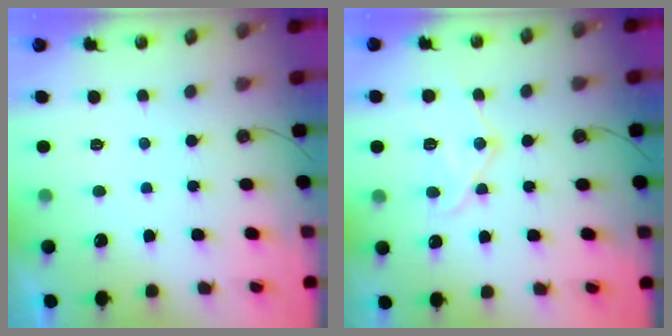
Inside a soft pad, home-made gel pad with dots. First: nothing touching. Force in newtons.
{"total": 12.6, "press": 12.6, "slide": 0.9}